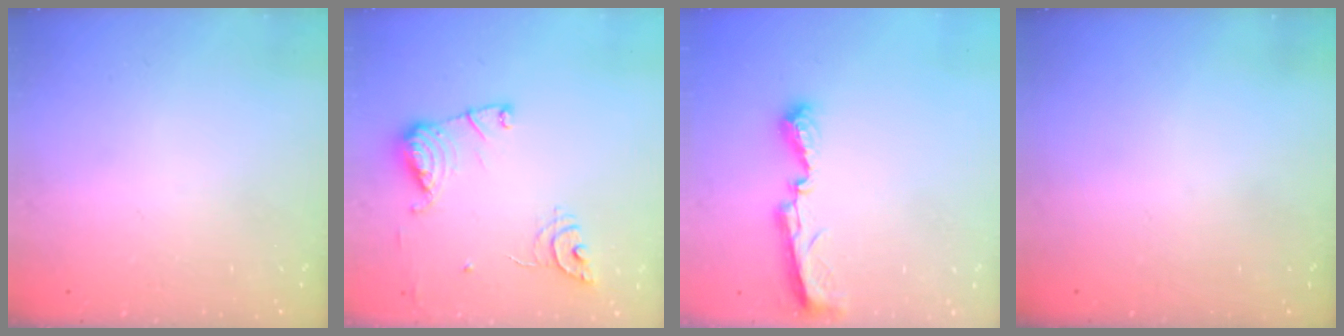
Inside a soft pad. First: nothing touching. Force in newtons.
{"total": 13.7, "press": 13.6, "slide": 1.5}
{"total": 8.9, "press": 8.9, "slide": 0.2}
{"total": 0.0}